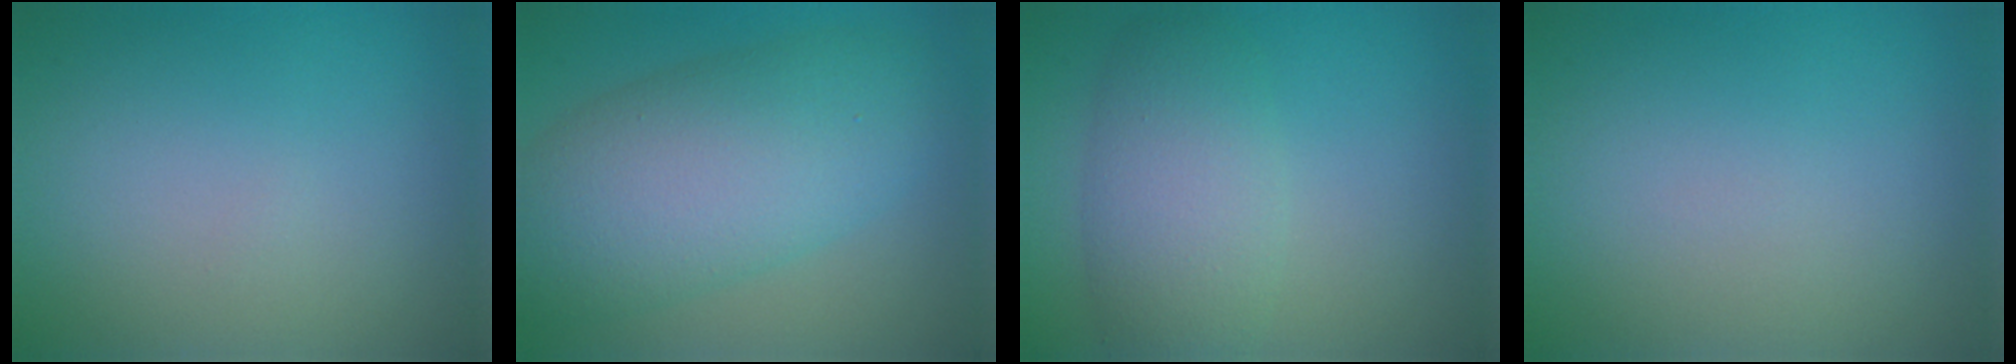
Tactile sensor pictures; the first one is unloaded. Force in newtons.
{"total": 9.6, "press": 9.6, "slide": 0.5}
{"total": 5.4, "press": 5.4, "slide": 0.2}
{"total": 0.0}